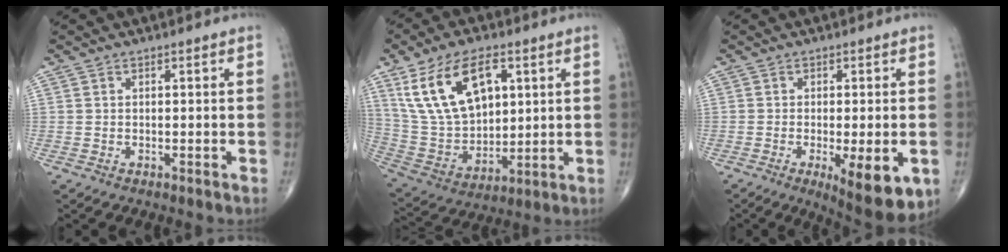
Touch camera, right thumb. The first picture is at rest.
{"total": 18.0, "force": [7.4, 10.1, 12.9], "torque": [-0.218, -0.021, 0.156]}
{"total": 10.7, "force": [-3.4, 3.3, 9.6], "torque": [-0.126, -0.016, -0.041]}